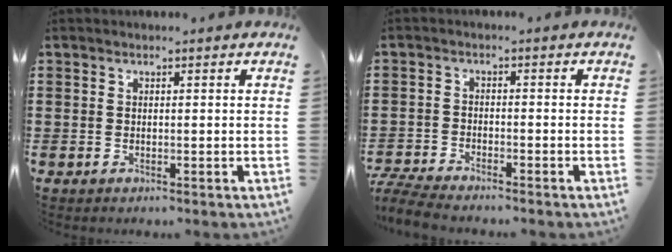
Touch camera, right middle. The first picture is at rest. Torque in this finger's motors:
{"motor_torque": [2.14, 0.00, 0.50, 0.17]}